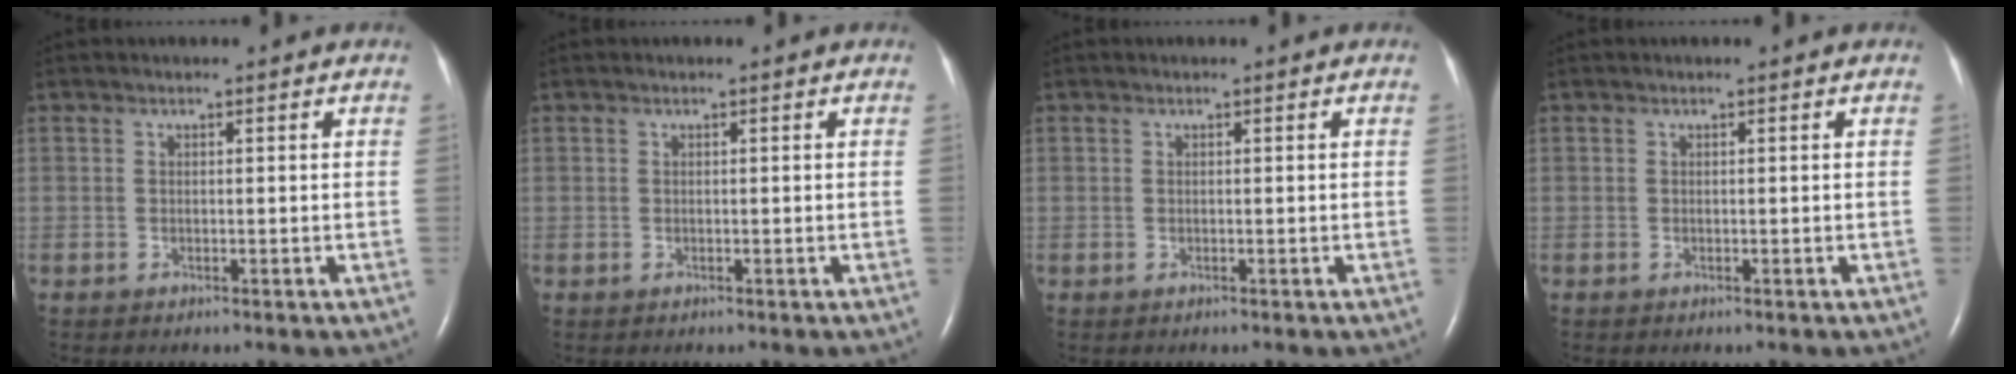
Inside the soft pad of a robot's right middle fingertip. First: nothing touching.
{"total": 0.0}
{"total": 0.0}
{"total": 0.0}